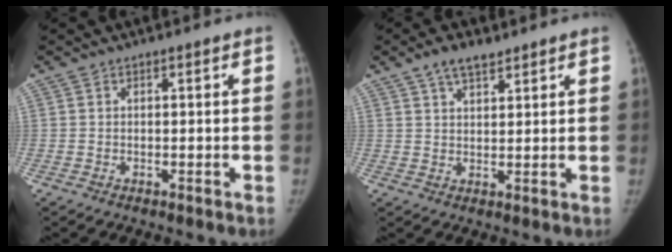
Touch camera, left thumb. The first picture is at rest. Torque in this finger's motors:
{"motor_torque": [-0.01, -0.02, 0.55, -0.43, 0.00]}